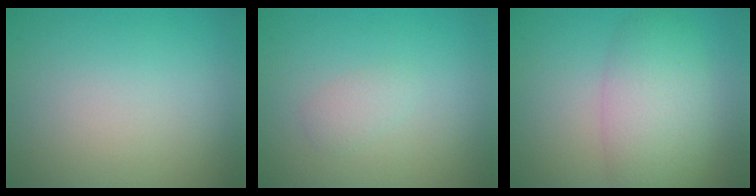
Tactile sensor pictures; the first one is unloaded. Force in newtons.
{"total": 1.1, "press": 1.1, "slide": 0.1}
{"total": 5.8, "press": 5.7, "slide": 0.6}